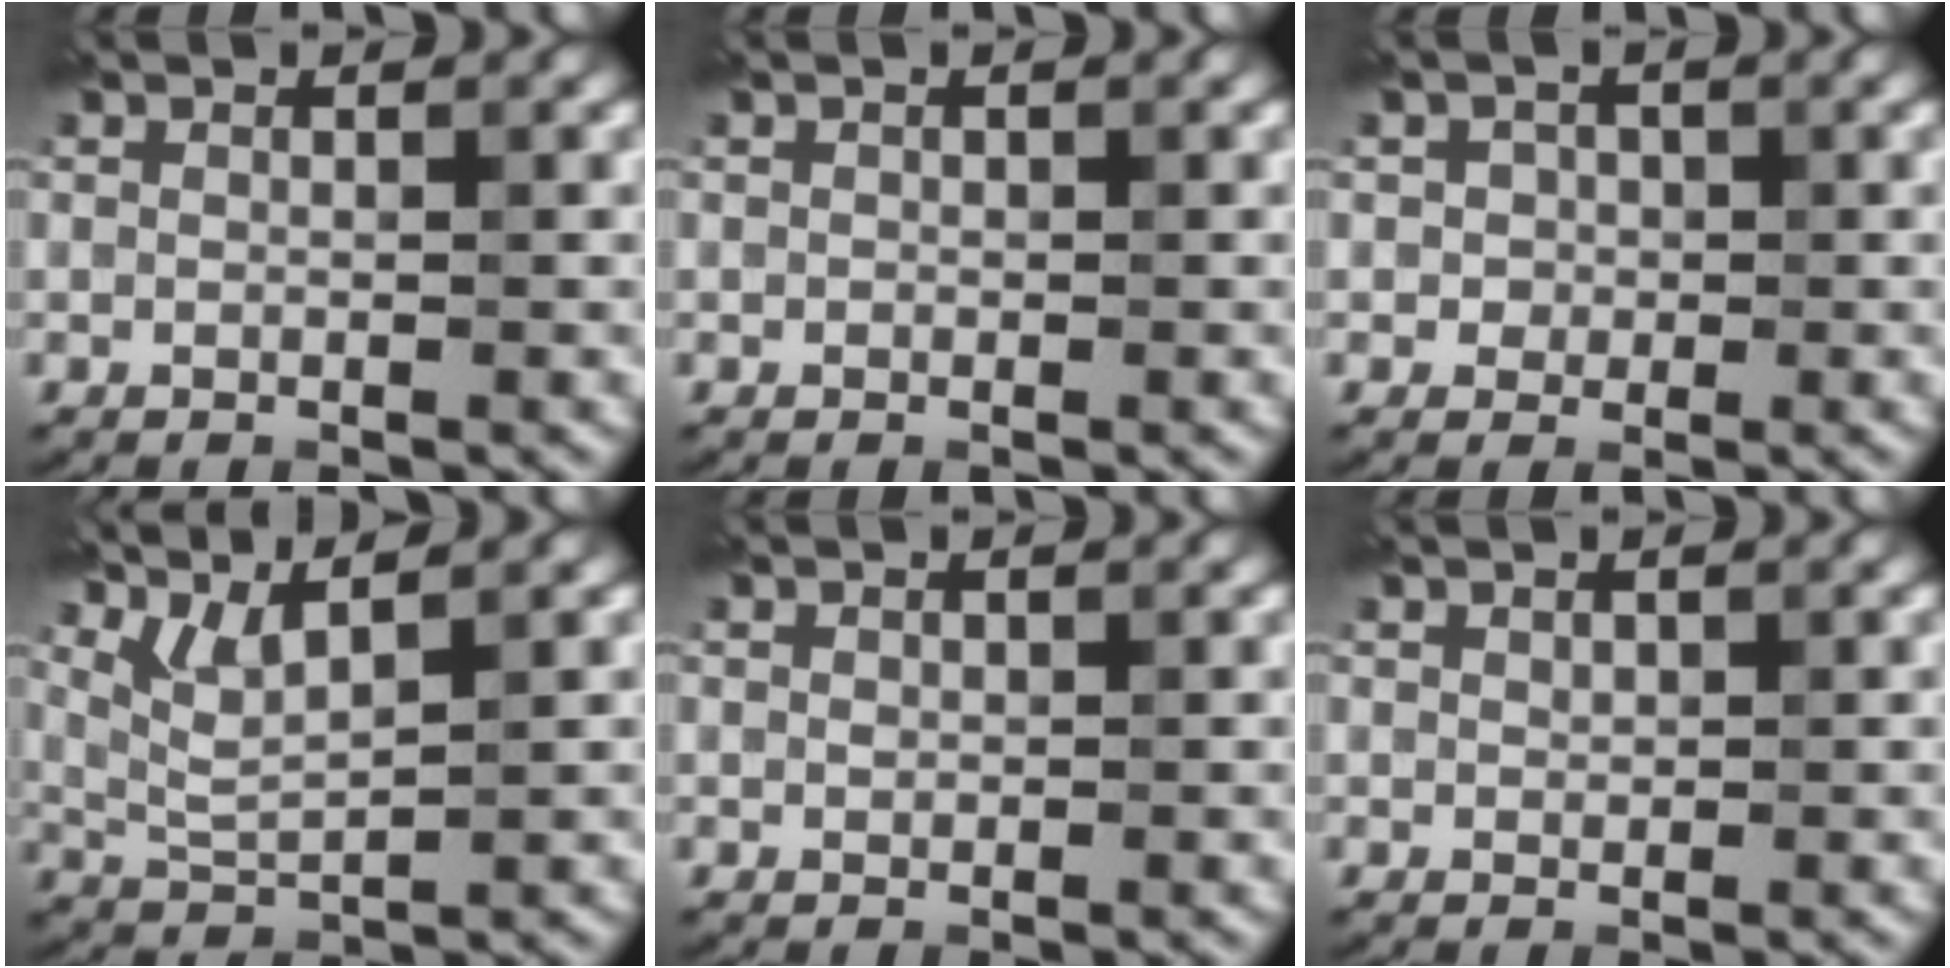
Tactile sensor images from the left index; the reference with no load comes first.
{"total": 0.0}
{"total": 1.3, "force": [0.1, 1.3, -0.1], "torque": [0.015, 0.005, -0.007]}
{"total": 3.0, "force": [2.4, 0.4, 1.8], "torque": [-0.043, 0.005, 0.056]}
{"total": 0.5, "force": [0.3, 0.4, 0.0], "torque": [0.001, 0.004, 0.004]}
{"total": 0.5, "force": [0.4, 0.4, 0.0], "torque": [0.000, 0.005, 0.006]}